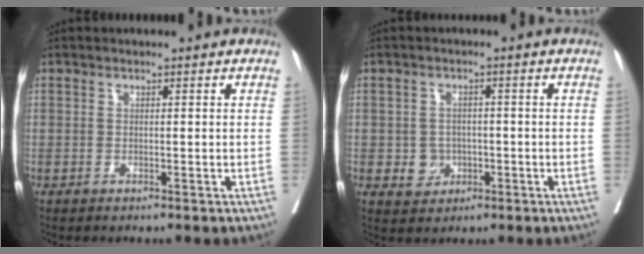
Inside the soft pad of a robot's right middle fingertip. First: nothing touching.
{"total": 3.3, "force": [-0.9, 3.0, 1.2], "torque": [-0.010, 0.005, -0.007]}